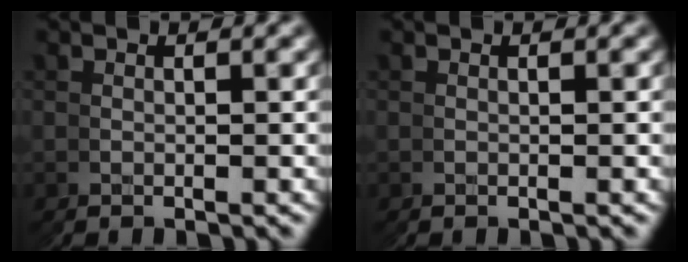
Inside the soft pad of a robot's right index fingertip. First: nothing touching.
{"total": 0.0}